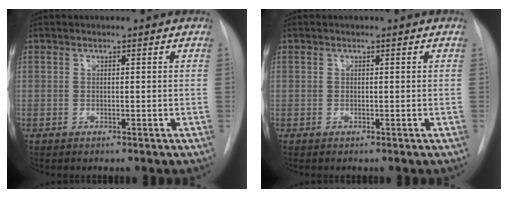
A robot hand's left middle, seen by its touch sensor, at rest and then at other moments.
{"total": 0.0}